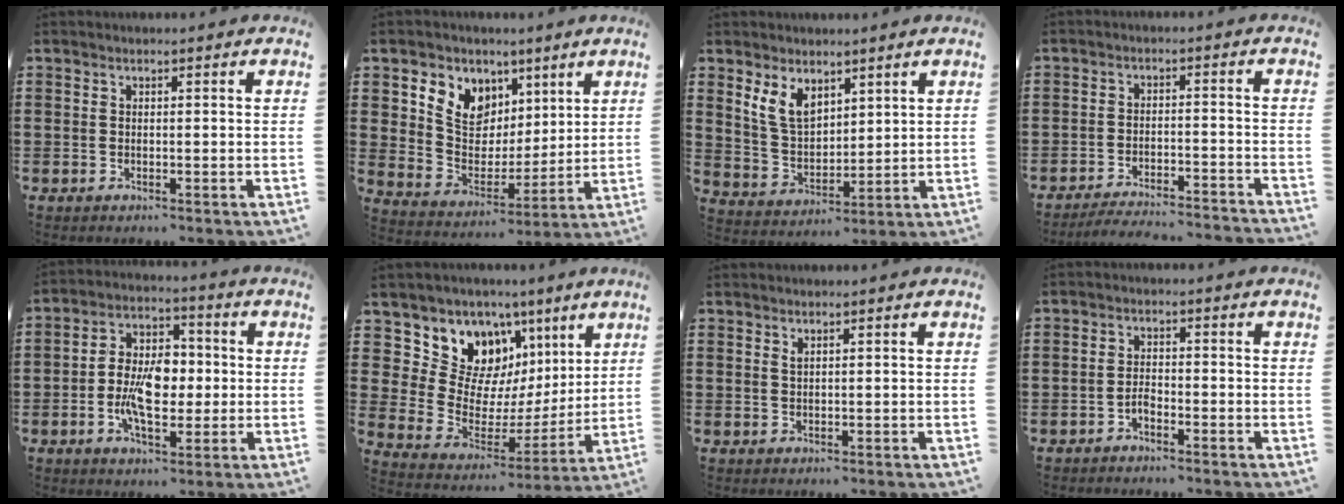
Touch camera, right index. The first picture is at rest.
{"total": 7.8, "force": [4.1, 6.4, 1.6], "torque": [-0.070, -0.023, 0.077]}
{"total": 6.7, "force": [3.9, 3.9, 3.8], "torque": [-0.098, -0.002, 0.071]}
{"total": 3.8, "force": [-3.8, 0.0, 0.7], "torque": [-0.016, 0.000, -0.078]}
{"total": 8.6, "force": [-1.2, 5.0, 6.8], "torque": [-0.153, 0.007, -0.029]}
{"total": 11.1, "force": [5.9, 8.8, 3.5], "torque": [-0.103, -0.049, 0.115]}
{"total": 0.8, "force": [0.5, 0.2, 0.6], "torque": [-0.014, 0.002, 0.010]}
{"total": 1.8, "force": [-1.4, 0.7, 0.9], "torque": [-0.022, 0.002, -0.027]}